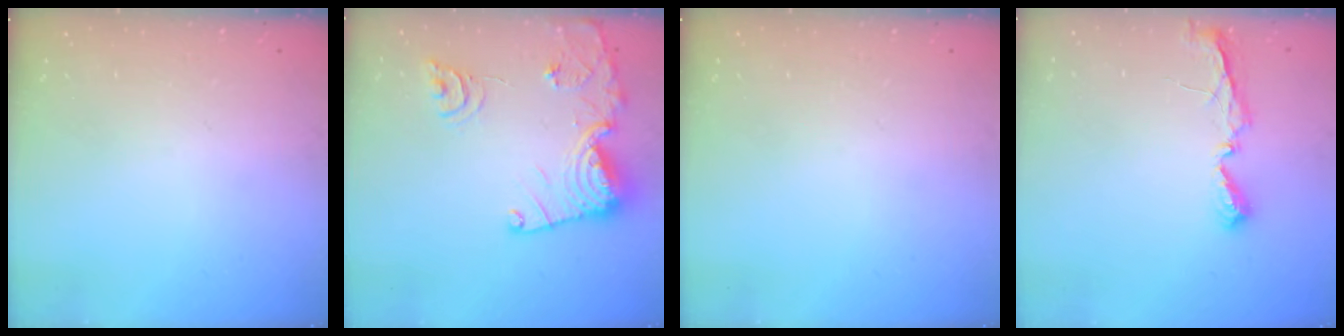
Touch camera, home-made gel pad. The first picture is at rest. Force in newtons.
{"total": 18.1, "press": 18.0, "slide": 2.0}
{"total": 0.0}
{"total": 5.8, "press": 5.8, "slide": 0.3}